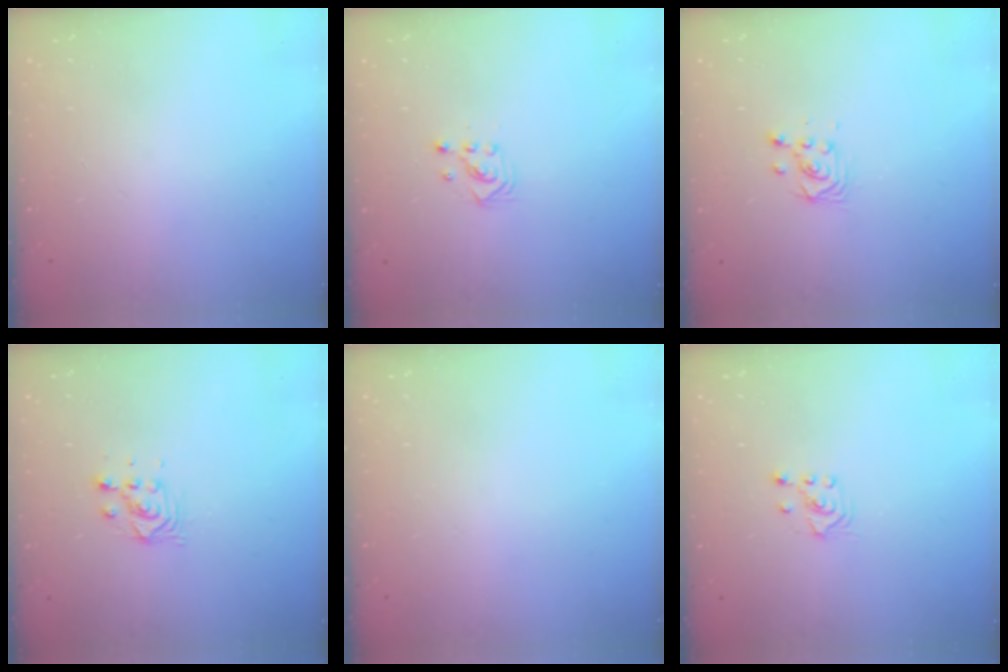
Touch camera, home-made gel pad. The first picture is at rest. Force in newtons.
{"total": 2.2, "press": 2.2, "slide": 0.2}
{"total": 3.2, "press": 3.2, "slide": 0.6}
{"total": 4.4, "press": 4.4, "slide": 0.2}
{"total": 0.0}
{"total": 2.6, "press": 2.4, "slide": 0.8}